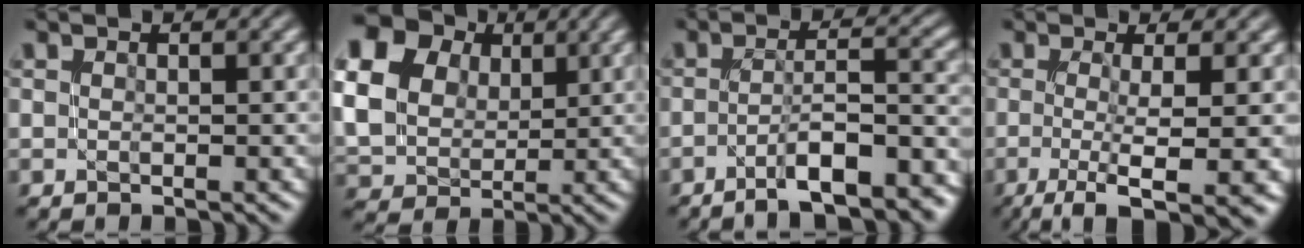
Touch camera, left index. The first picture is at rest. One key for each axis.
{"total": 17.8, "fx": 6.1, "fy": 14.9, "fz": 7.7, "tx": -0.212, "ty": 0.019, "tz": 0.094}
{"total": 8.5, "fx": -5.2, "fy": 2.0, "fz": 6.4, "tx": -0.081, "ty": 0.007, "tz": -0.076}
{"total": 6.9, "fx": -1.9, "fy": 1.4, "fz": 6.4, "tx": -0.094, "ty": -0.011, "tz": -0.035}